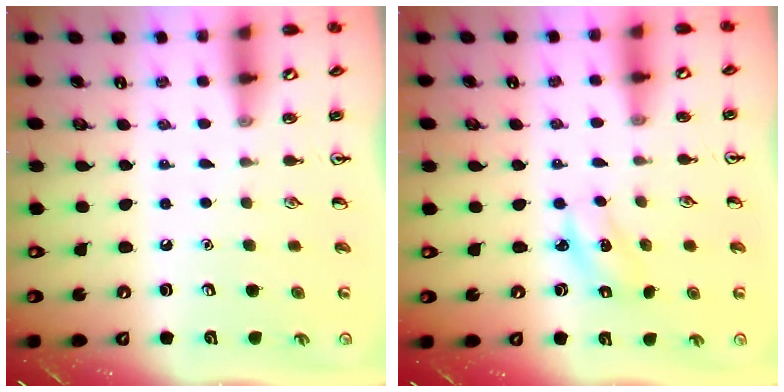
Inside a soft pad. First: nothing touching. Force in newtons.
{"total": 2.2, "press": 2.1, "slide": 0.5}